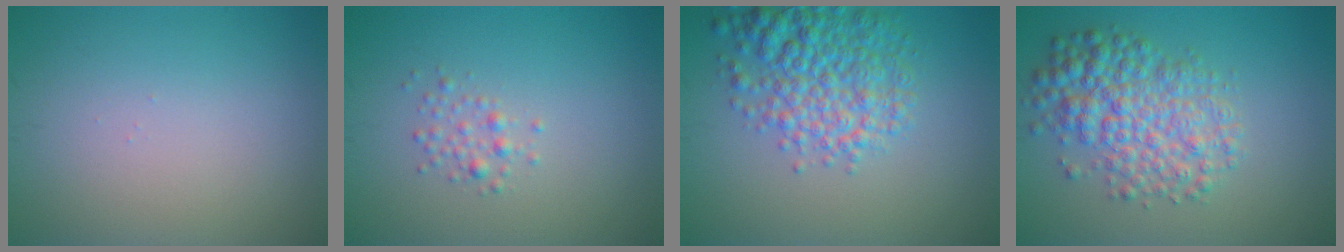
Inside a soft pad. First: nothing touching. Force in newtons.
{"total": 1.3, "press": 1.3, "slide": 0.1}
{"total": 5.8, "press": 5.8, "slide": 0.3}
{"total": 5.9, "press": 5.9, "slide": 0.1}